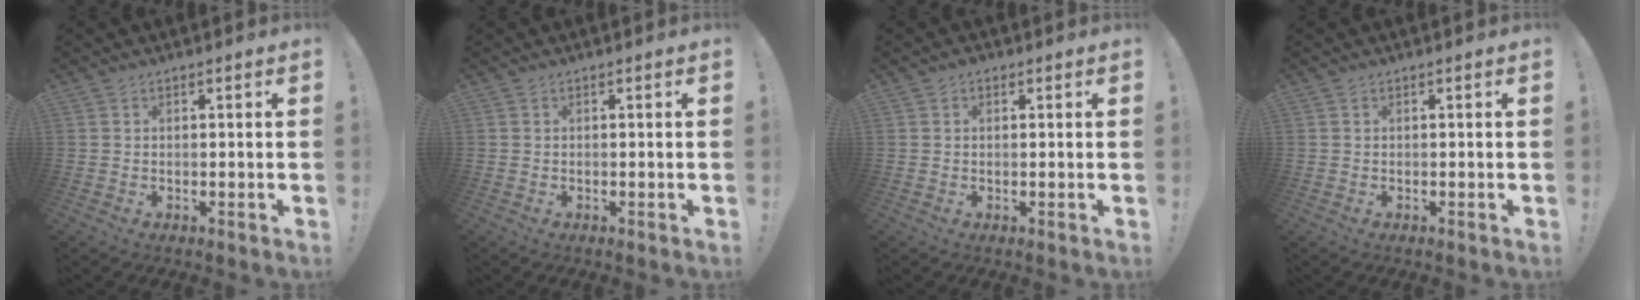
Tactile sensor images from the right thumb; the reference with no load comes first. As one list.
[{"total": 0.0}, {"total": 0.8, "force": [0.3, 0.7, 0.4], "torque": [0.001, -0.001, 0.003]}, {"total": 0.0}]